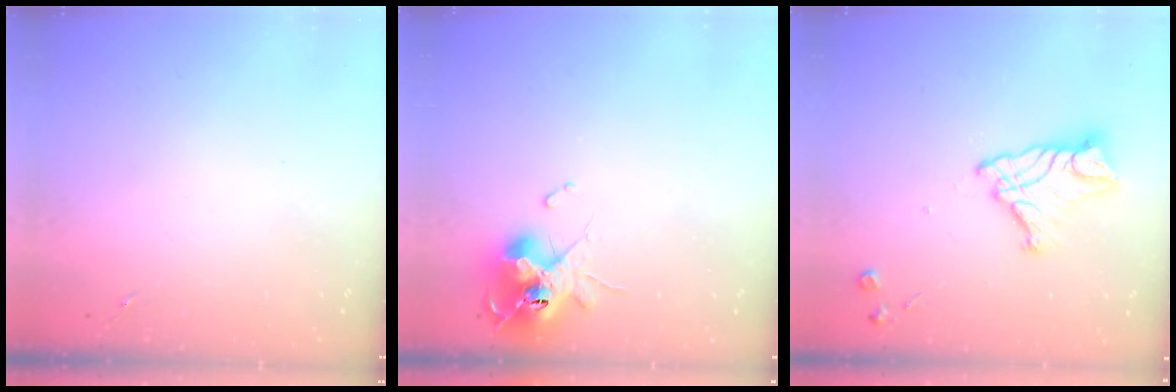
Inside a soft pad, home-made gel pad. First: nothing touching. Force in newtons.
{"total": 13.8, "press": 13.8, "slide": 1.5}
{"total": 13.7, "press": 13.7, "slide": 1.3}